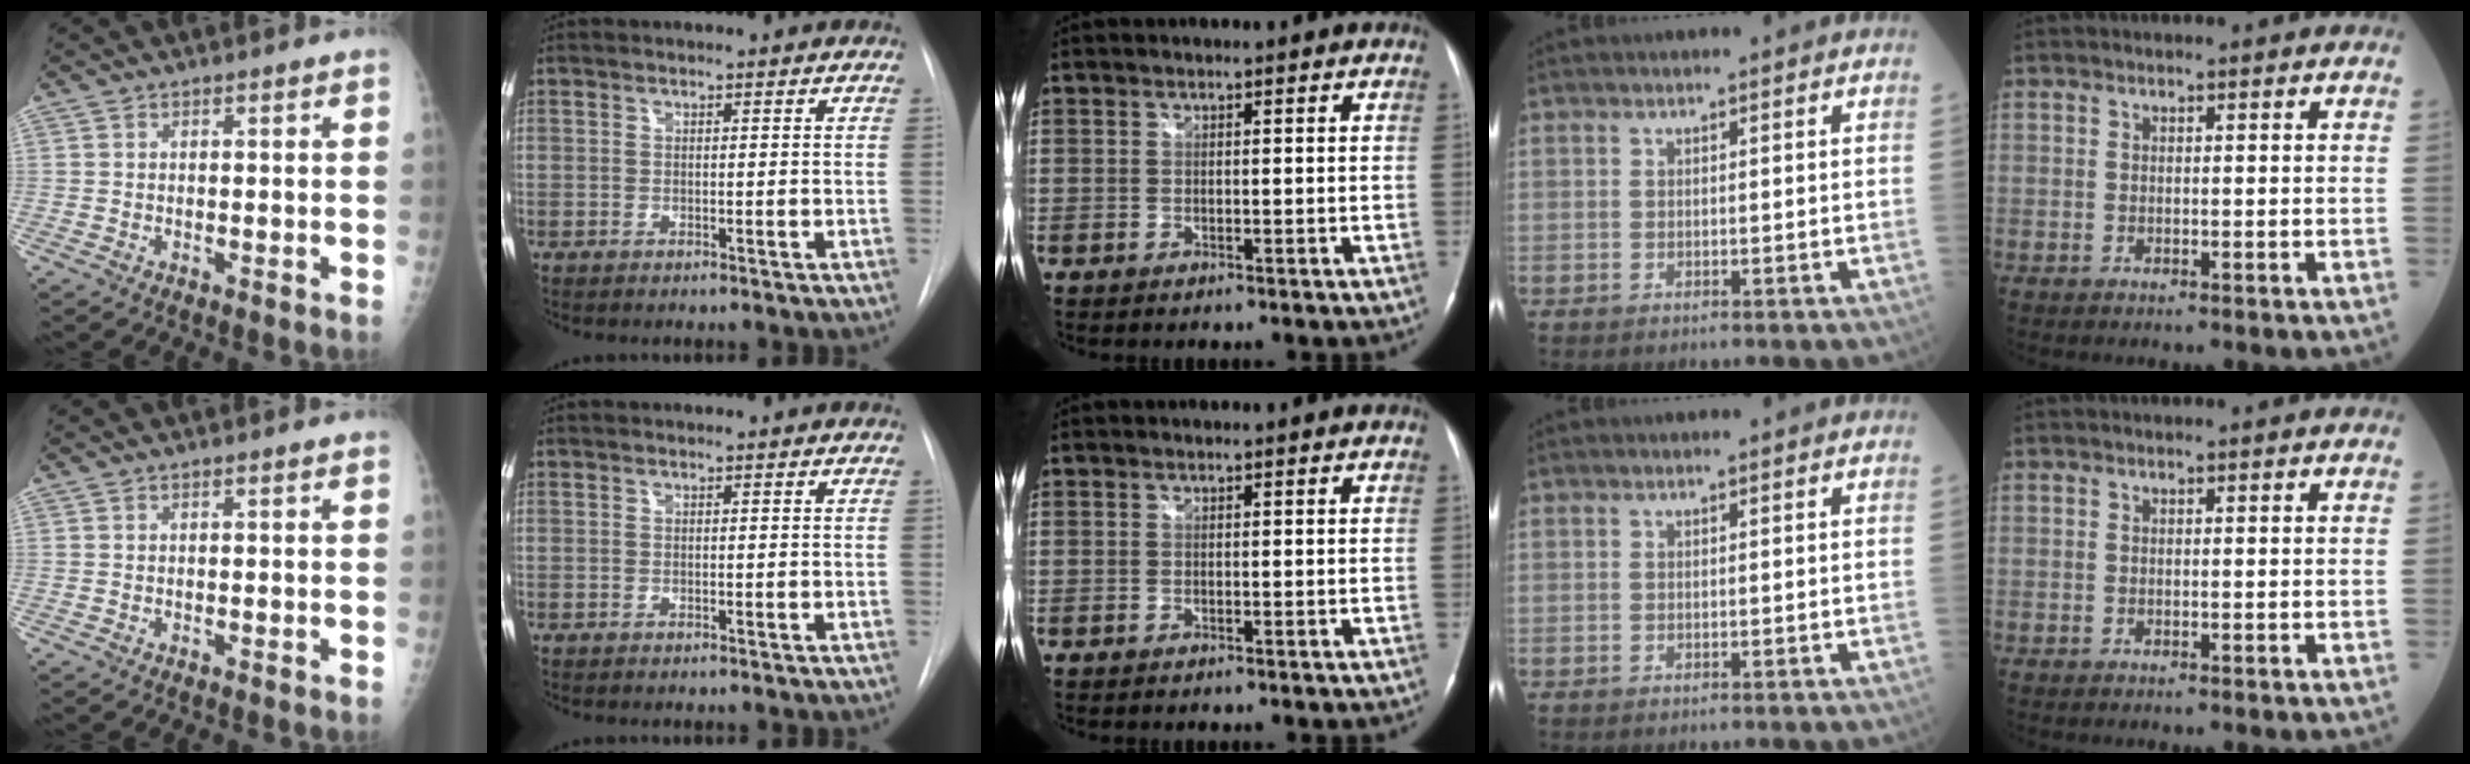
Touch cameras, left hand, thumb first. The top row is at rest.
{}